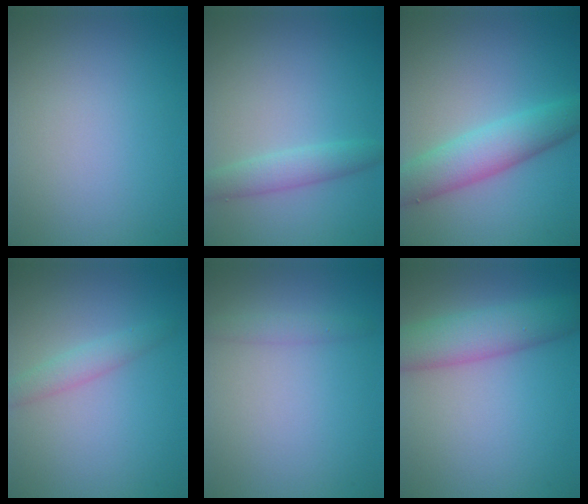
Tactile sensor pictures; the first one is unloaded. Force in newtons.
{"total": 2.4, "press": 2.4, "slide": 0.1}
{"total": 5.3, "press": 5.3, "slide": 0.2}
{"total": 1.8, "press": 1.8, "slide": 0.0}
{"total": 1.1, "press": 1.1, "slide": 0.1}
{"total": 5.4, "press": 5.4, "slide": 0.2}